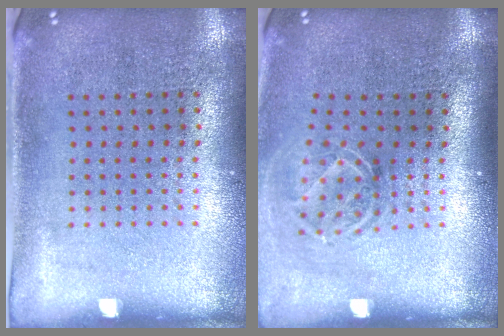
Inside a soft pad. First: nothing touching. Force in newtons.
{"total": 1.7, "press": 1.3, "slide": 1.2}